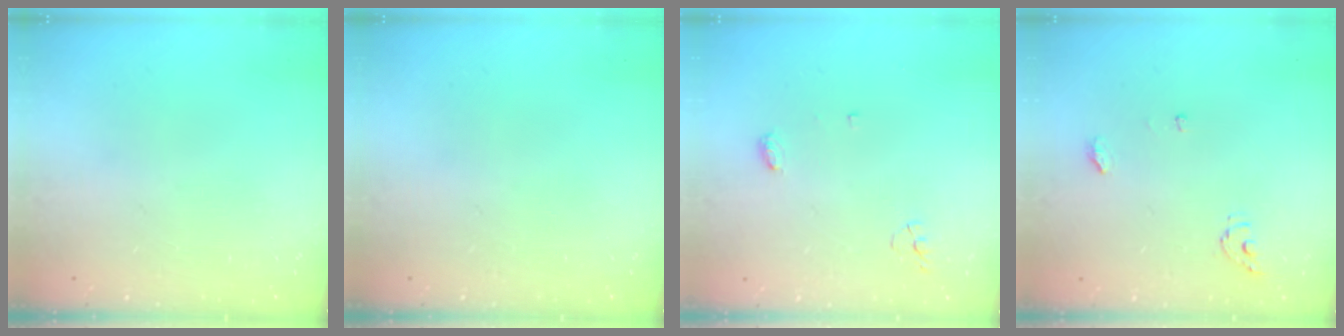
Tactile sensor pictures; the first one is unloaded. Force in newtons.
{"total": 0.0}
{"total": 4.0, "press": 3.9, "slide": 0.3}
{"total": 4.3, "press": 4.3, "slide": 0.4}